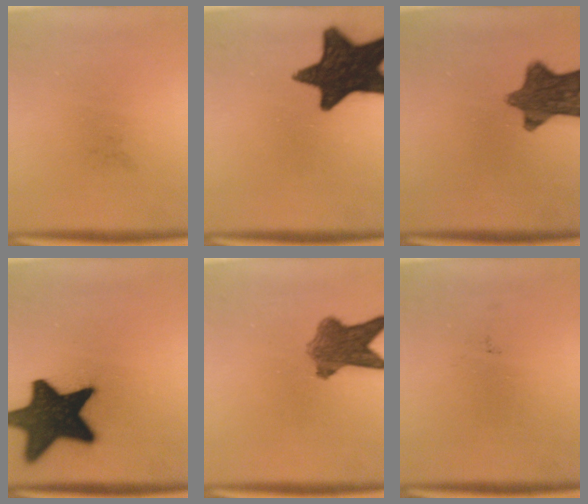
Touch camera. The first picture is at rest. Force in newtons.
{"total": 16.7}
{"total": 10.8}
{"total": 19.1}
{"total": 7.8}
{"total": 0.0}